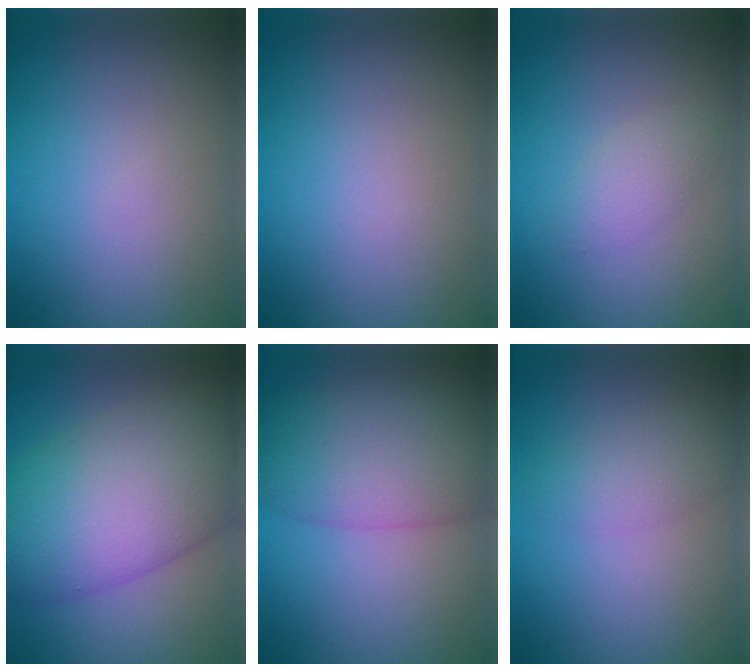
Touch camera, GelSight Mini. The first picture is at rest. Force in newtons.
{"total": 0.0}
{"total": 1.8, "press": 1.8, "slide": 0.1}
{"total": 12.0, "press": 12.0, "slide": 0.5}
{"total": 7.8, "press": 7.7, "slide": 0.5}
{"total": 2.4, "press": 2.4, "slide": 0.1}